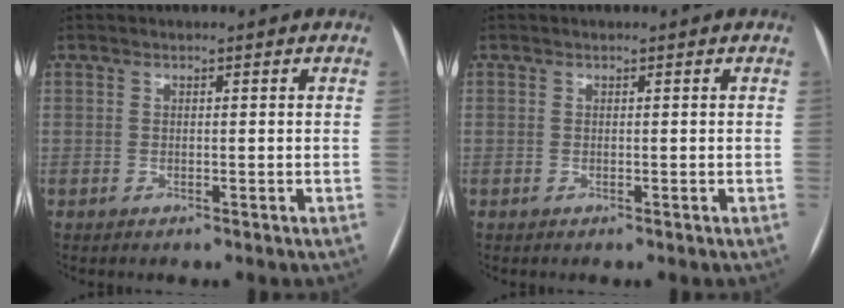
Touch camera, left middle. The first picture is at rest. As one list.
[{"total": 0.0}]